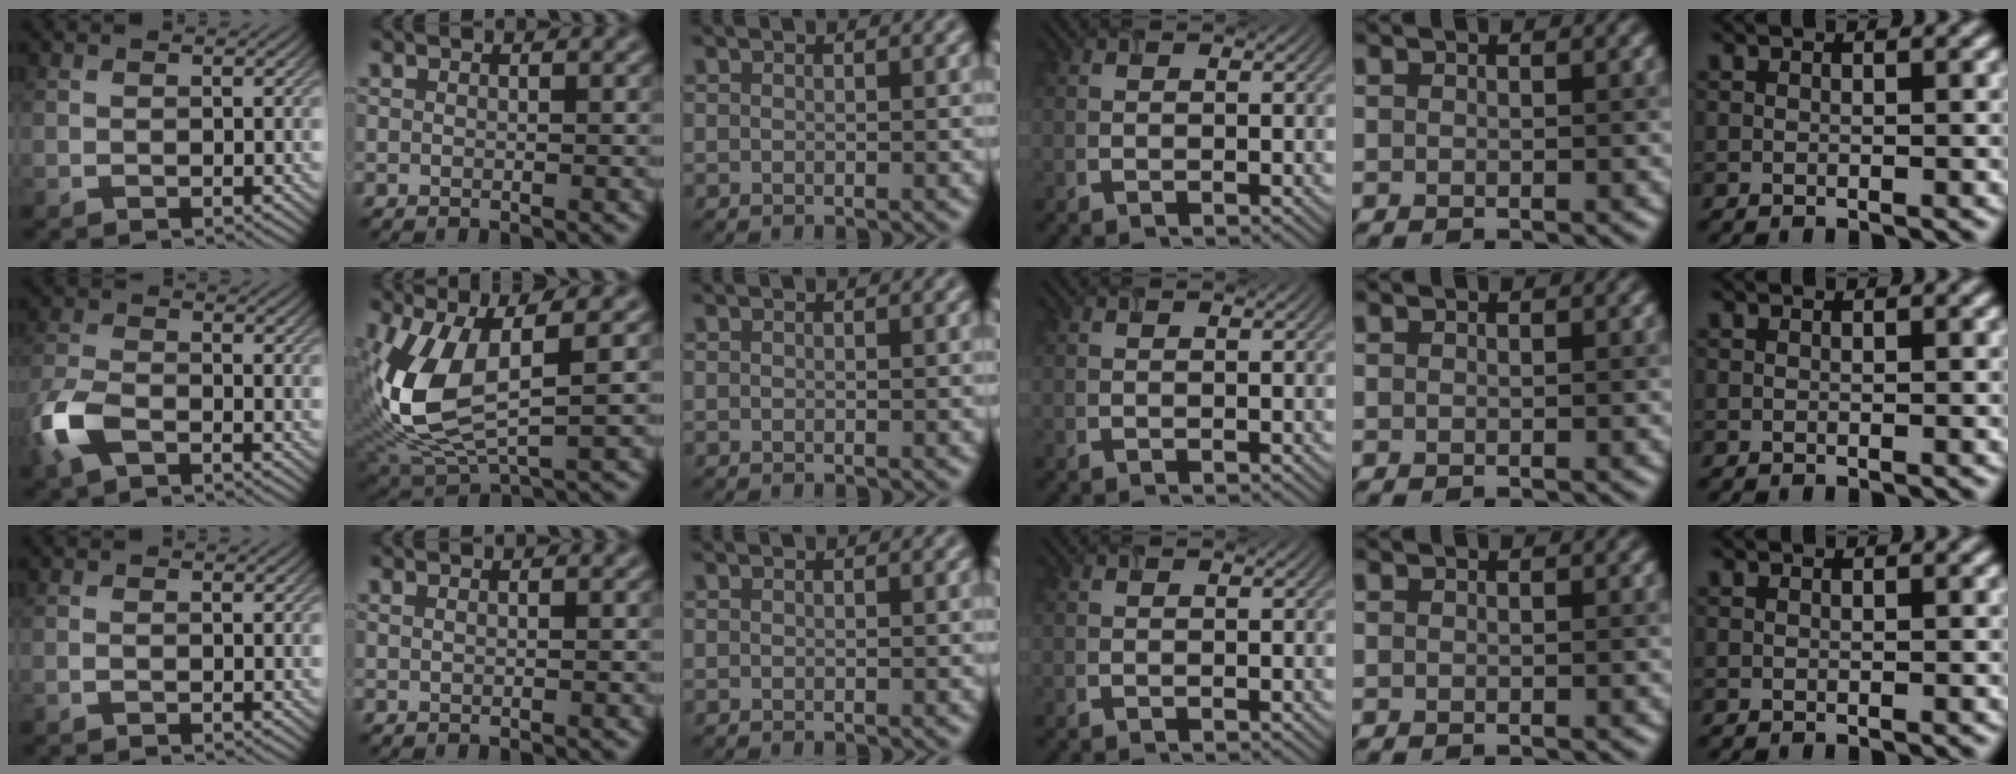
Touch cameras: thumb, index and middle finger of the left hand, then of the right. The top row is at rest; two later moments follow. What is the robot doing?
{"motion": "insert", "object": "airpods case & airpods"}